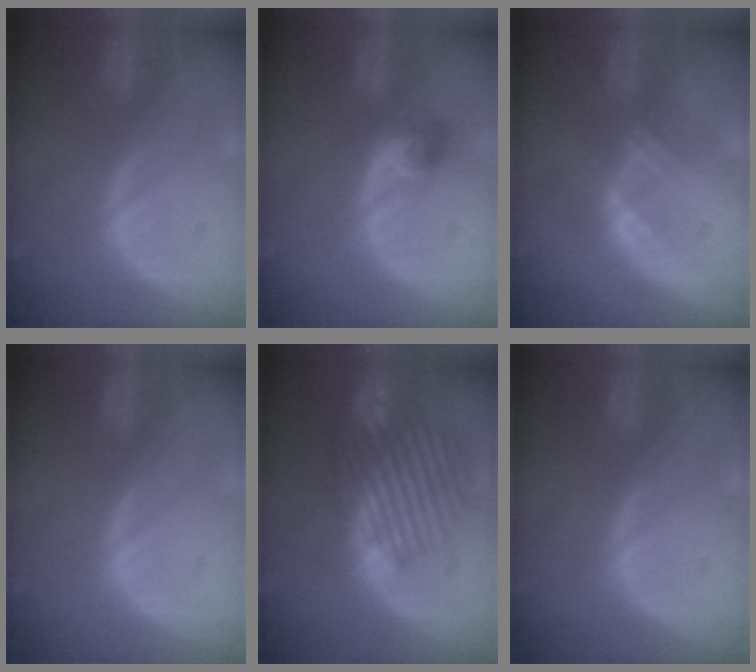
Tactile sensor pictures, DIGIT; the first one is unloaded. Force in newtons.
{"total": 3.2, "press": 2.8, "slide": 1.5}
{"total": 2.3, "press": 2.3, "slide": 0.2}
{"total": 0.0}
{"total": 10.0, "press": 9.6, "slide": 2.7}
{"total": 0.0}